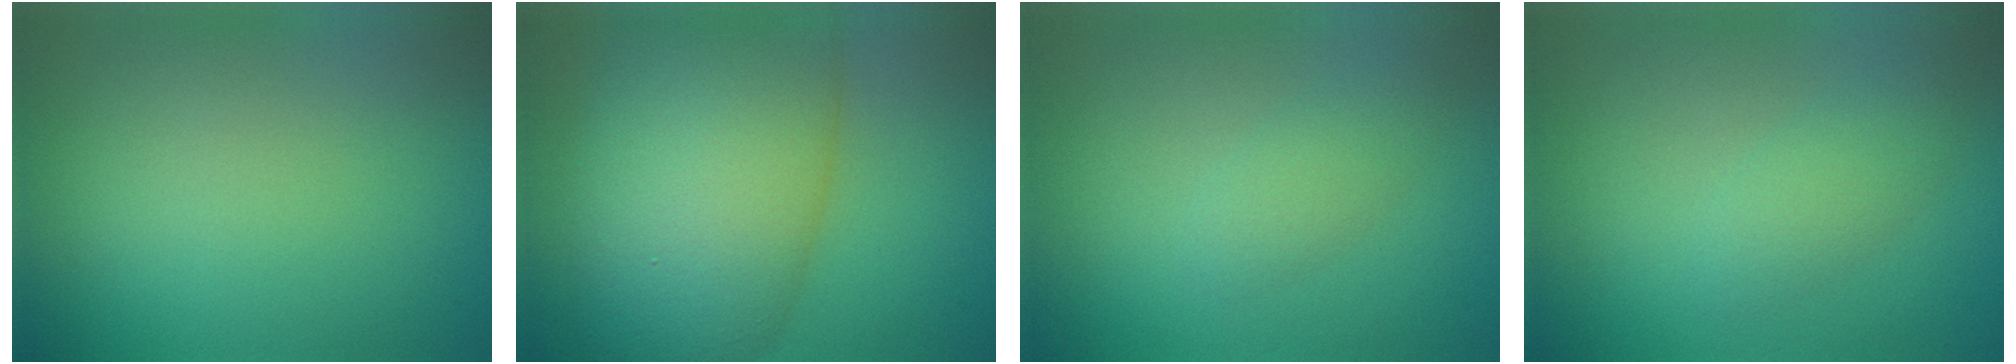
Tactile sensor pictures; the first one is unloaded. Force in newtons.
{"total": 12.2, "press": 12.2, "slide": 0.3}
{"total": 1.7, "press": 1.7, "slide": 0.1}
{"total": 2.1, "press": 2.1, "slide": 0.1}